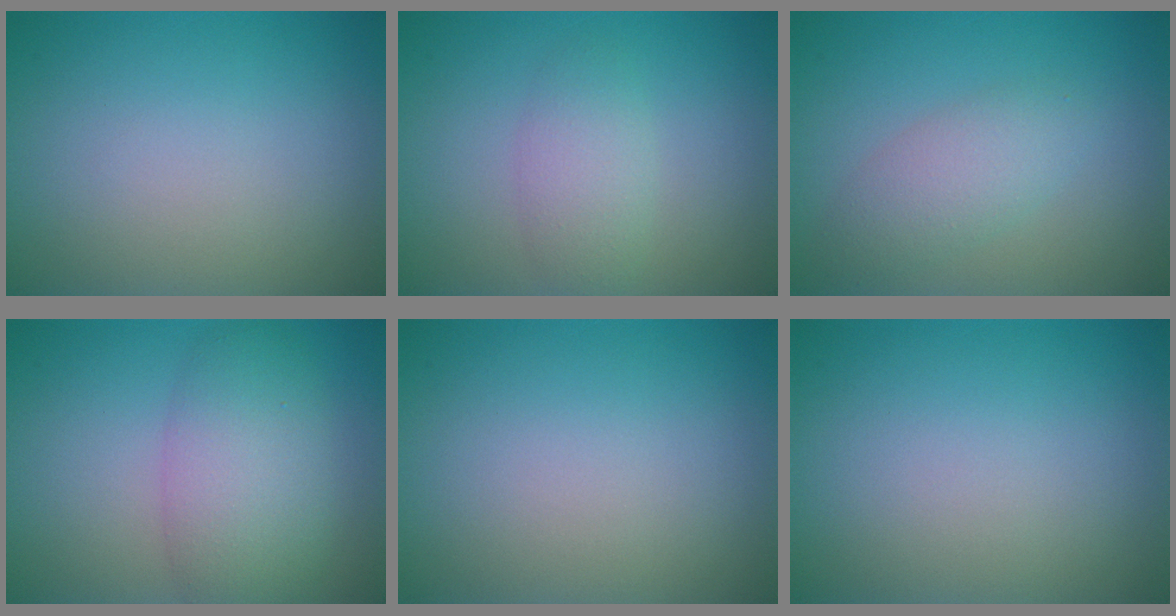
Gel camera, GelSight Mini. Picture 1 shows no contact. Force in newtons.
{"total": 2.4, "press": 2.4, "slide": 0.1}
{"total": 2.8, "press": 2.8, "slide": 0.0}
{"total": 5.7, "press": 5.7, "slide": 0.3}
{"total": 0.0}
{"total": 0.0}